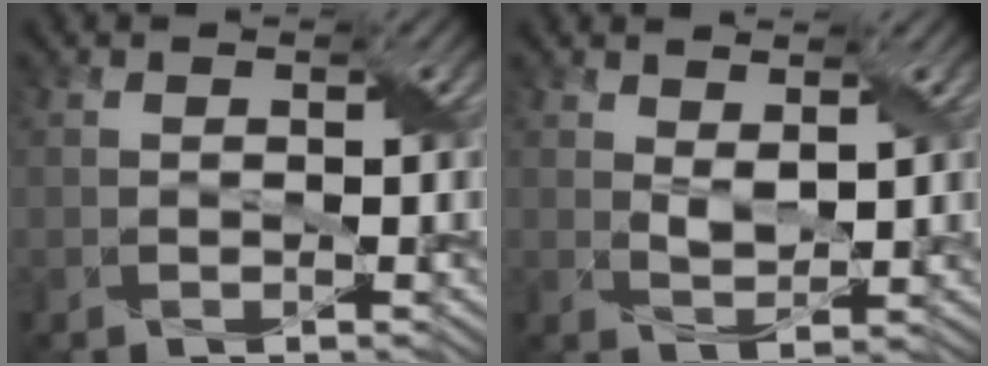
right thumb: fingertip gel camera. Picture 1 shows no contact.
{"total": 2.3, "force": [1.5, 0.9, 1.5], "torque": [-0.038, -0.004, 0.032]}